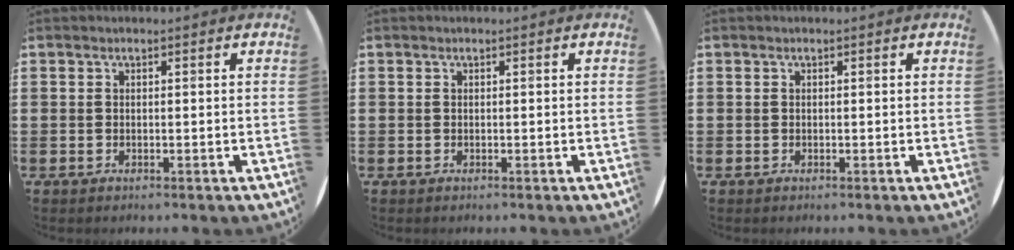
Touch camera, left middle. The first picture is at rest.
{"total": 0.0}
{"total": 0.0}